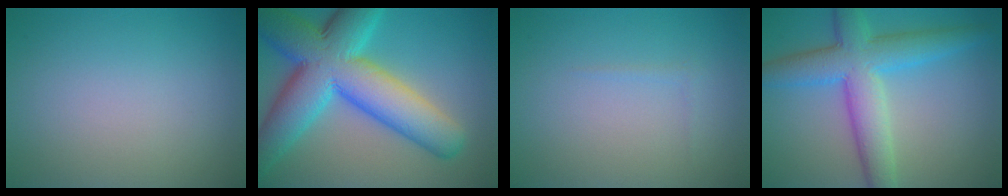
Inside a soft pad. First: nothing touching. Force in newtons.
{"total": 13.1, "press": 13.1, "slide": 0.4}
{"total": 0.5, "press": 0.5, "slide": 0.1}
{"total": 7.4, "press": 7.4, "slide": 0.2}